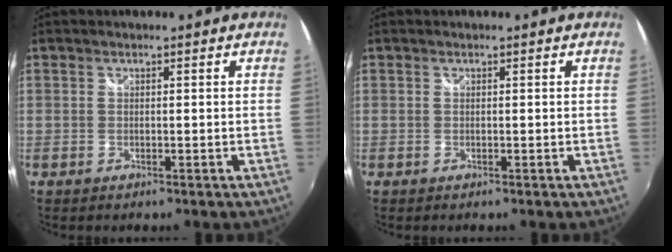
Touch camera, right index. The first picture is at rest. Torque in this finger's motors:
{"motor_torque": [0.00, 0.01, 0.00, 0.00]}